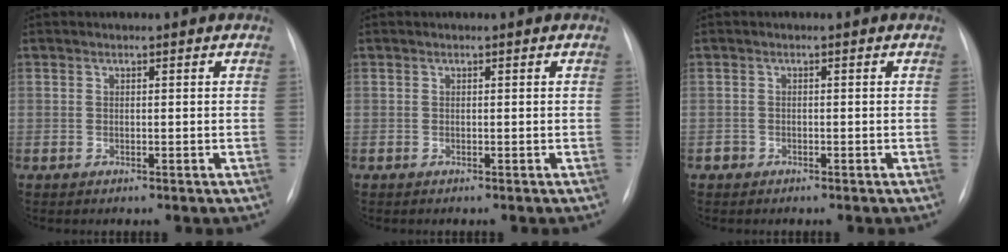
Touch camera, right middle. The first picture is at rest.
{"total": 0.0}
{"total": 1.0, "force": [-0.6, 0.8, 0.0], "torque": [0.000, 0.004, -0.010]}